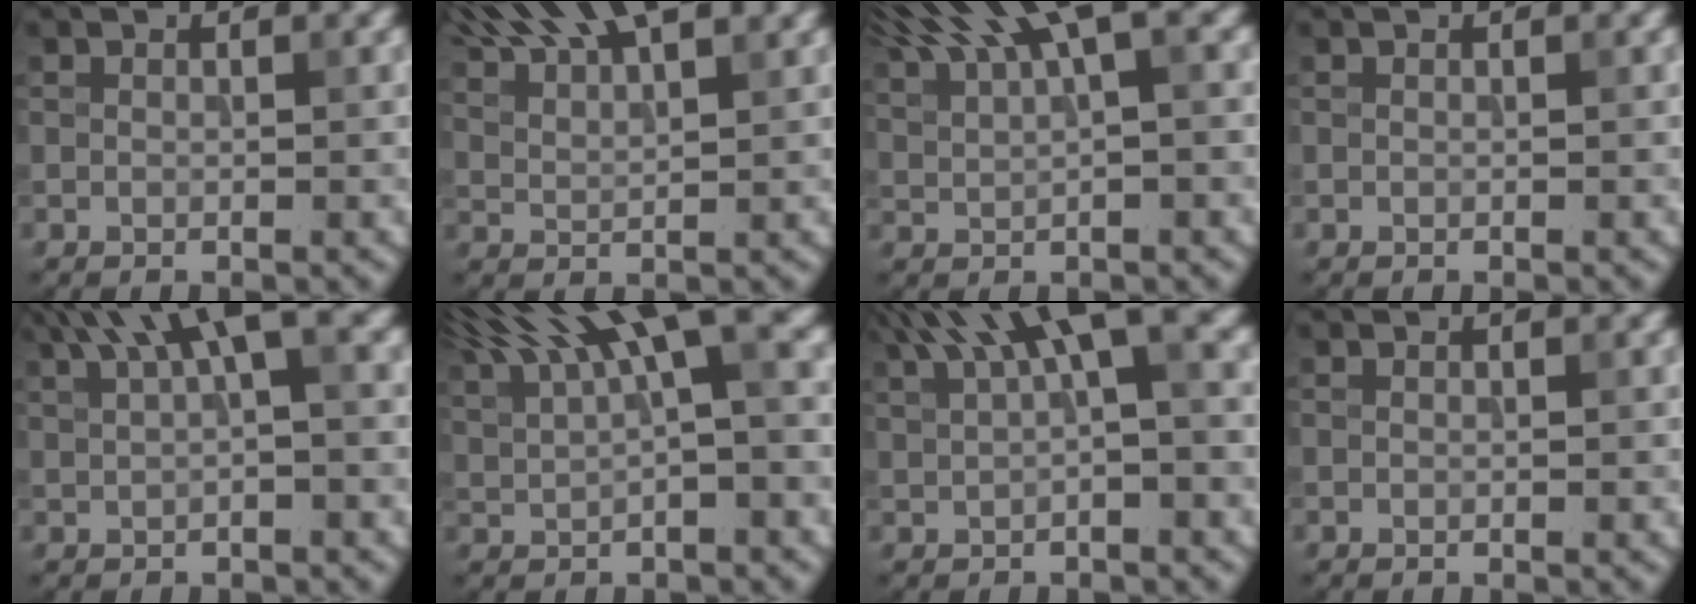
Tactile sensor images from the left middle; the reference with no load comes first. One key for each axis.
{"total": 9.5, "fx": 7.2, "fy": 2.6, "fz": 5.6, "tx": -0.094, "ty": 0.027, "tz": 0.092}
{"total": 8.5, "fx": 5.3, "fy": 2.1, "fz": 6.4, "tx": -0.118, "ty": 0.021, "tz": 0.098}
{"total": 0.0}
{"total": 6.2, "fx": 3.3, "fy": 1.5, "fz": 5.1, "tx": -0.081, "ty": 0.021, "tz": 0.055}
{"total": 10.3, "fx": 5.3, "fy": 2.8, "fz": 8.4, "tx": -0.152, "ty": 0.029, "tz": 0.095}
{"total": 8.2, "fx": 3.9, "fy": 2.3, "fz": 6.8, "tx": -0.112, "ty": 0.024, "tz": 0.068}
{"total": 0.0}